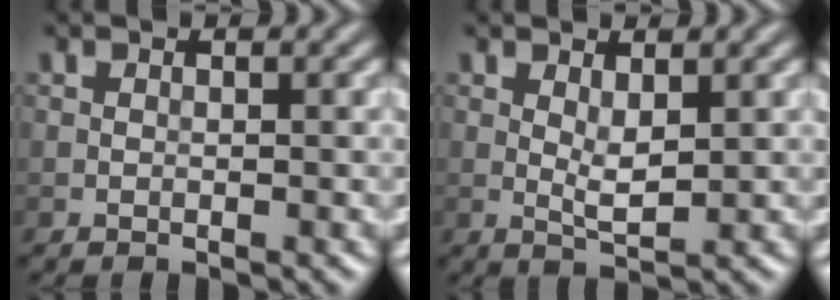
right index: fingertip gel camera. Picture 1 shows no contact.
{"total": 2.0, "force": [0.7, 0.6, 1.7], "torque": [-0.037, -0.004, 0.016]}